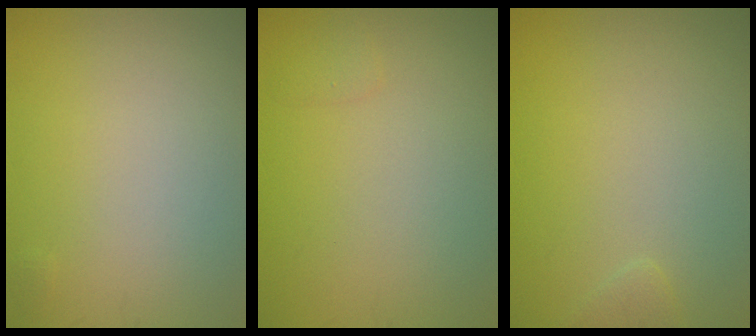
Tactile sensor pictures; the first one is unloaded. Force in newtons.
{"total": 0.6, "press": 0.6, "slide": 0.1}
{"total": 0.8, "press": 0.8, "slide": 0.1}